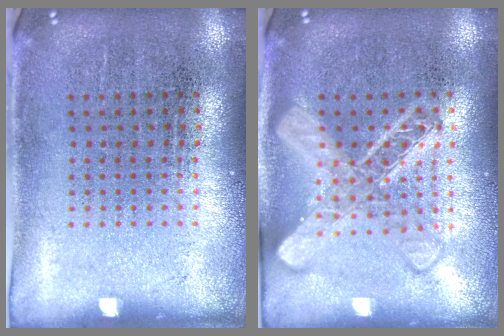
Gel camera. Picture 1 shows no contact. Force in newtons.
{"total": 2.9, "press": 2.8, "slide": 0.5}